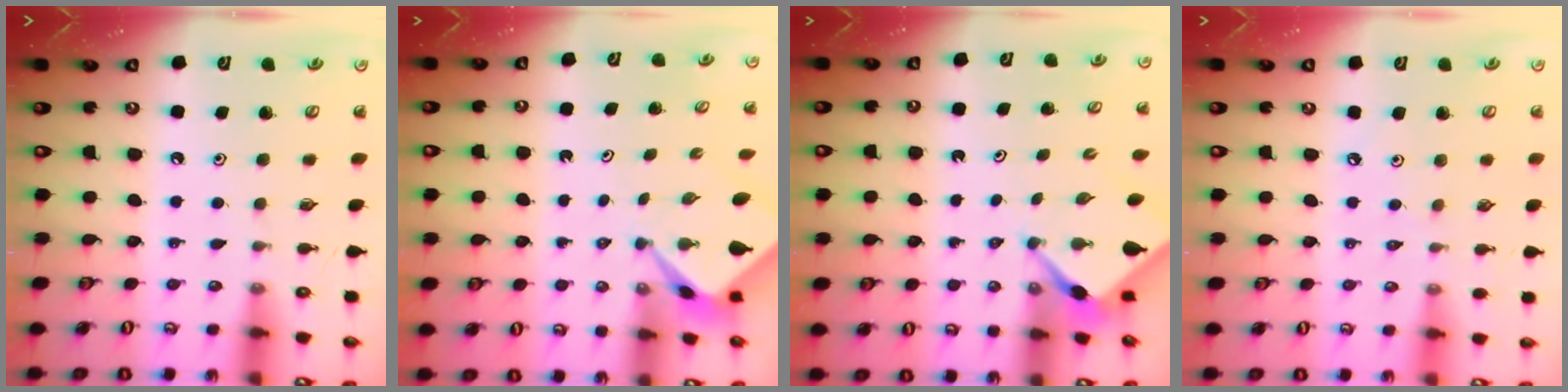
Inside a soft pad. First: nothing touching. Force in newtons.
{"total": 1.6, "press": 1.5, "slide": 0.2}
{"total": 3.2, "press": 3.2, "slide": 0.3}
{"total": 2.4, "press": 2.3, "slide": 0.5}